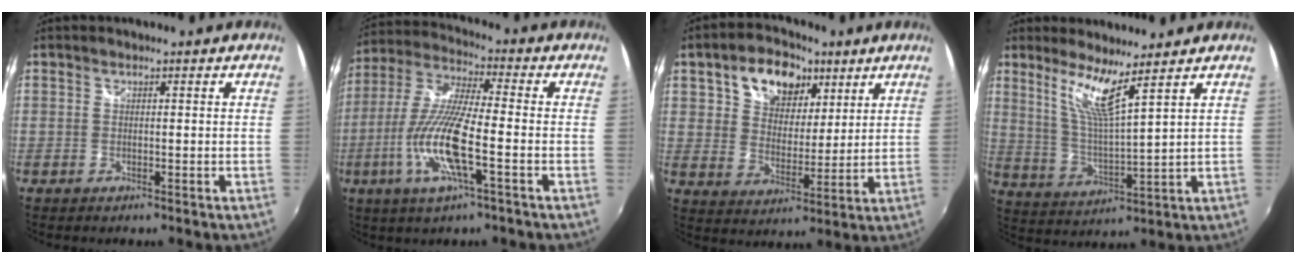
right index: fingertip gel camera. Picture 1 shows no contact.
{"total": 14.3, "force": [-4.6, 2.1, 13.4], "torque": [-0.280, -0.010, -0.091]}
{"total": 14.1, "force": [7.3, 9.4, 7.6], "torque": [-0.149, 0.035, 0.126]}
{"total": 8.3, "force": [5.8, -0.5, 5.9], "torque": [-0.106, -0.008, 0.115]}